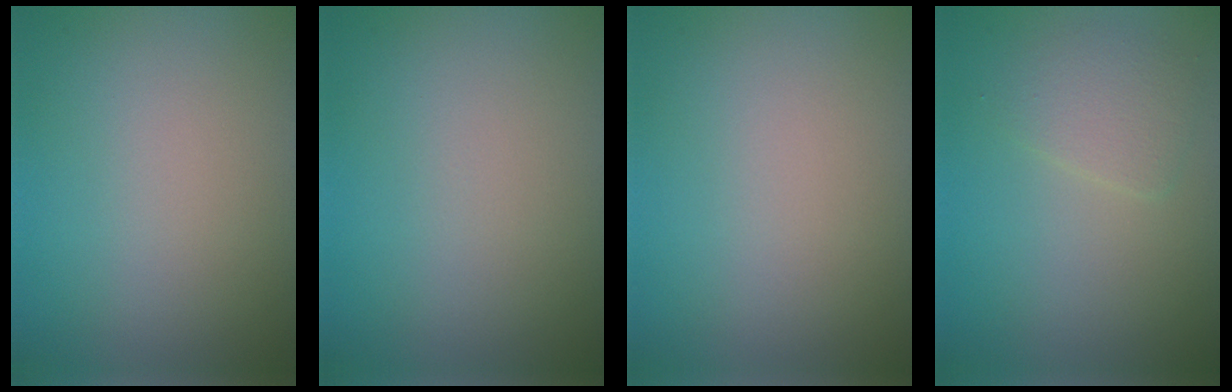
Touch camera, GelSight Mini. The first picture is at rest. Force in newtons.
{"total": 0.0}
{"total": 0.0}
{"total": 1.9, "press": 1.9, "slide": 0.0}